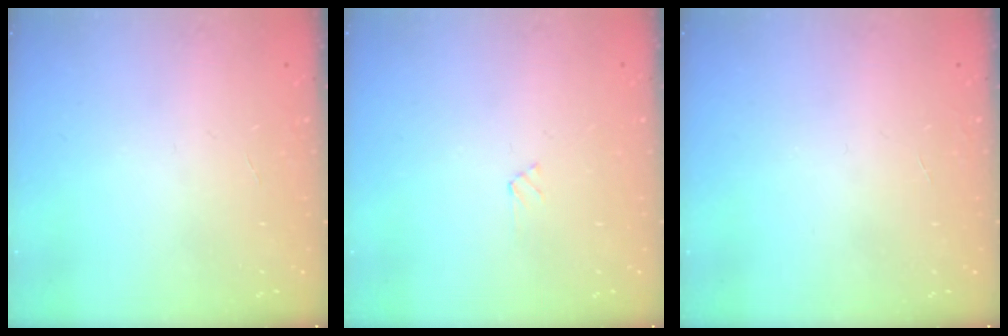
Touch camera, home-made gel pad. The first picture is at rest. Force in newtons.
{"total": 2.7, "press": 2.7, "slide": 0.3}
{"total": 0.0}